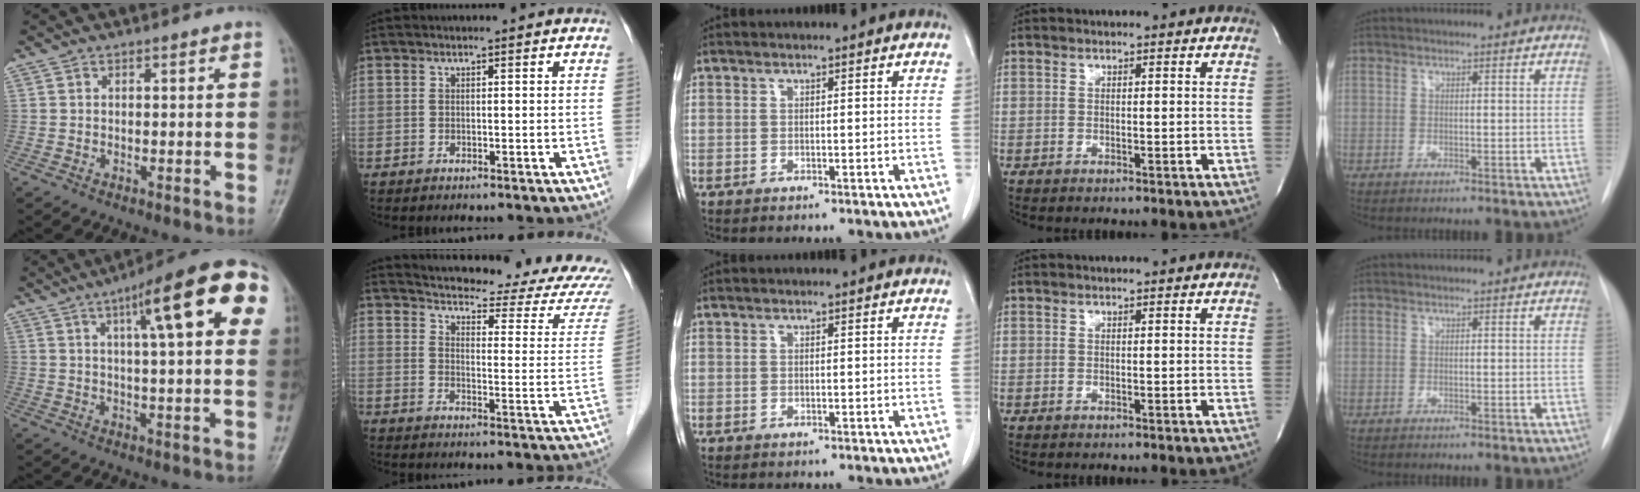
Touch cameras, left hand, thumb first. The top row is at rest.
{"thumb": {"total": 19.5, "force": [7.5, 4.9, 17.4], "torque": [-0.216, 0.011, 0.095]}, "index": {"total": 20.6, "force": [19.6, 1.2, 6.2], "torque": [-0.089, -0.088, 0.229]}}